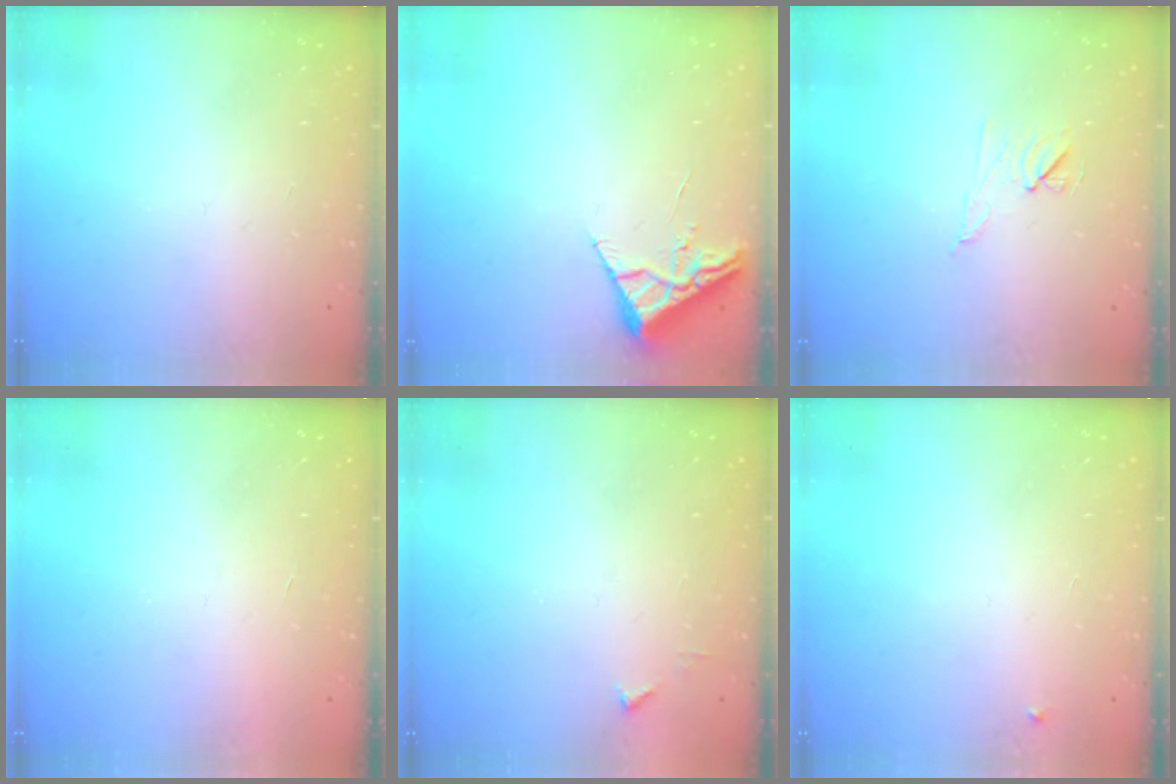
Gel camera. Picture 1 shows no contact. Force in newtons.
{"total": 3.7, "press": 3.6, "slide": 0.5}
{"total": 6.7, "press": 6.5, "slide": 1.7}
{"total": 1.7, "press": 1.7, "slide": 0.1}
{"total": 3.2, "press": 3.2, "slide": 0.3}
{"total": 2.7, "press": 2.7, "slide": 0.2}